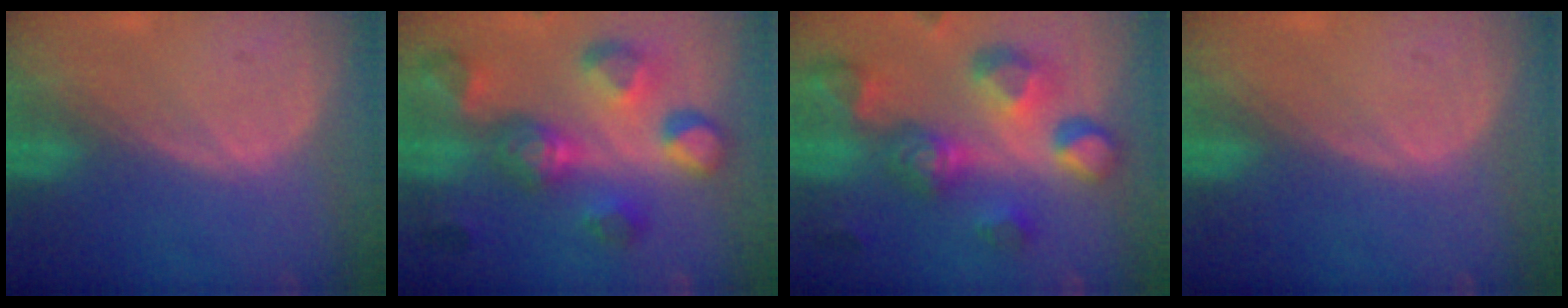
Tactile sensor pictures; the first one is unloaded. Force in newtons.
{"total": 10.4, "press": 10.1, "slide": 2.8}
{"total": 11.3, "press": 10.1, "slide": 5.1}
{"total": 0.0}